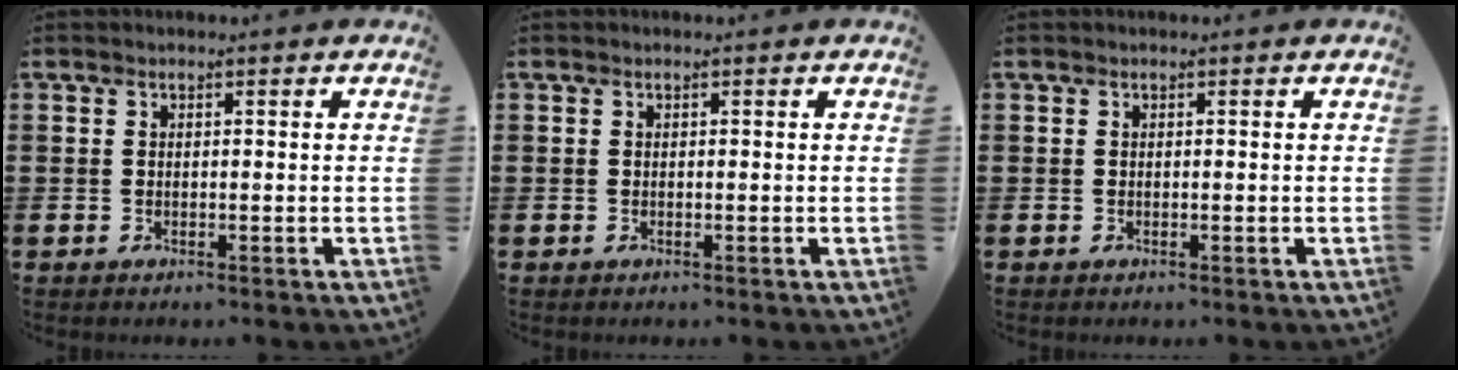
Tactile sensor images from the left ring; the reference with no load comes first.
{"total": 0.0}
{"total": 0.0}